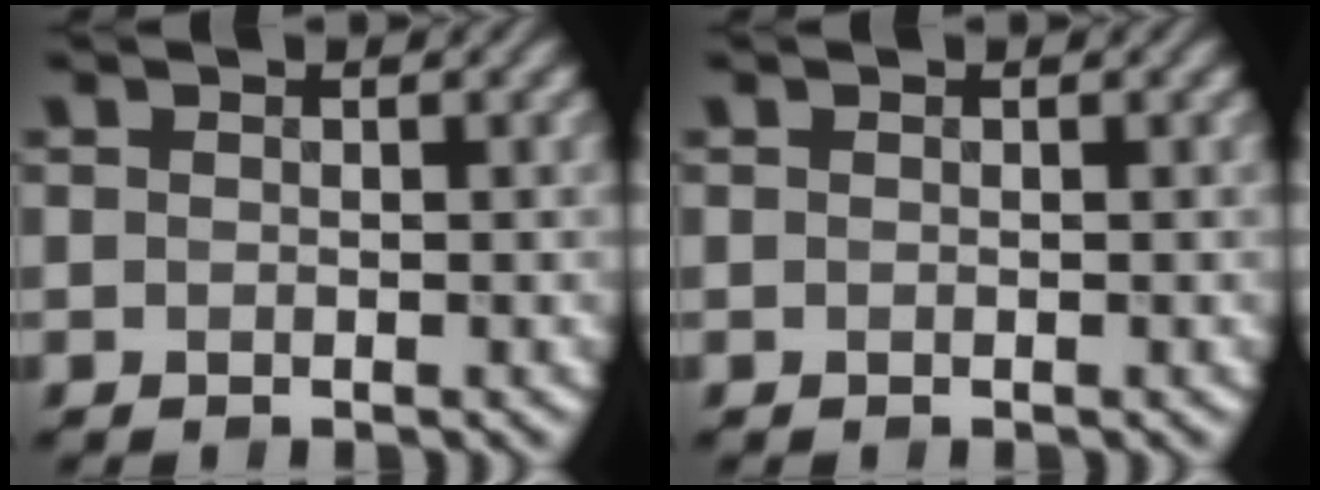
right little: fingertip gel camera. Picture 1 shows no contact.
{"total": 0.0}